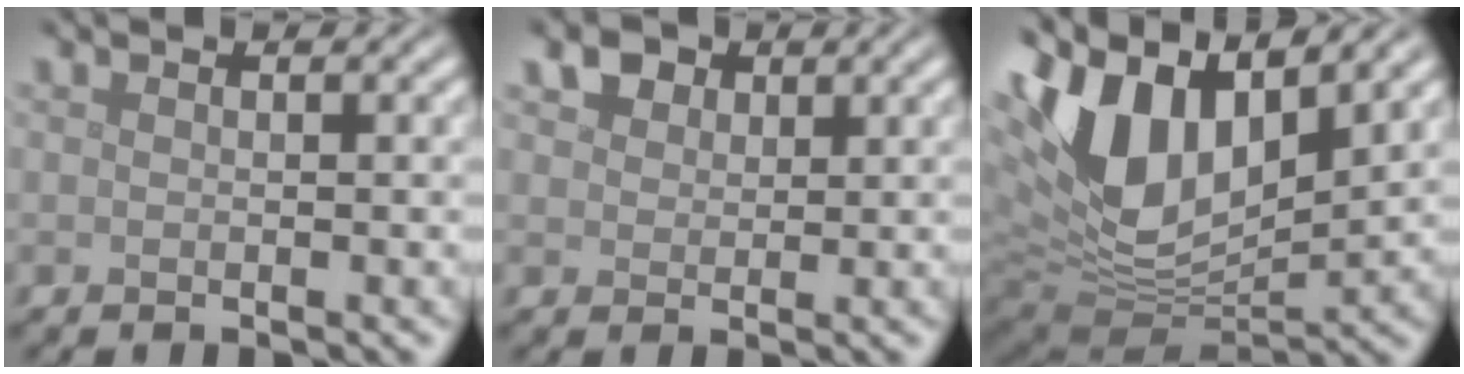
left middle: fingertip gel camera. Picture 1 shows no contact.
{"total": 3.0, "force": [2.0, 1.9, 1.2], "torque": [-0.029, -0.005, 0.038]}
{"total": 12.4, "force": [5.1, 6.3, 9.4], "torque": [-0.191, 0.007, 0.089]}